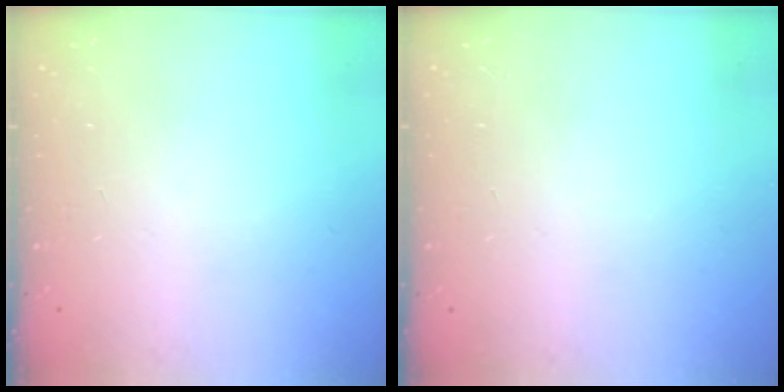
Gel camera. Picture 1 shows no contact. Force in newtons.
{"total": 0.0}